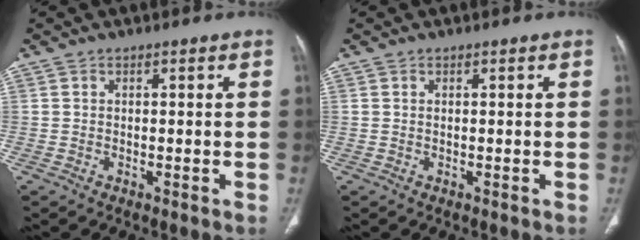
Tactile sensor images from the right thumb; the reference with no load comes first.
{"total": 0.0}